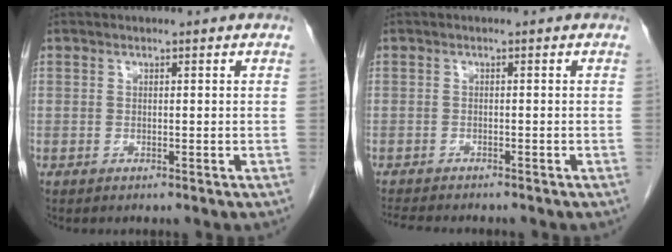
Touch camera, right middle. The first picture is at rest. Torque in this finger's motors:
{"motor_torque": [0.03, -0.02, -0.01, 0.00]}